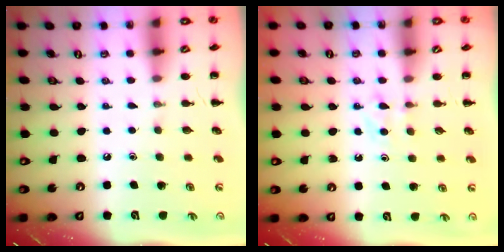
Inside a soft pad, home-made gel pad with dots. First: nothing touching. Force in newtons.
{"total": 3.6, "press": 3.4, "slide": 1.1}